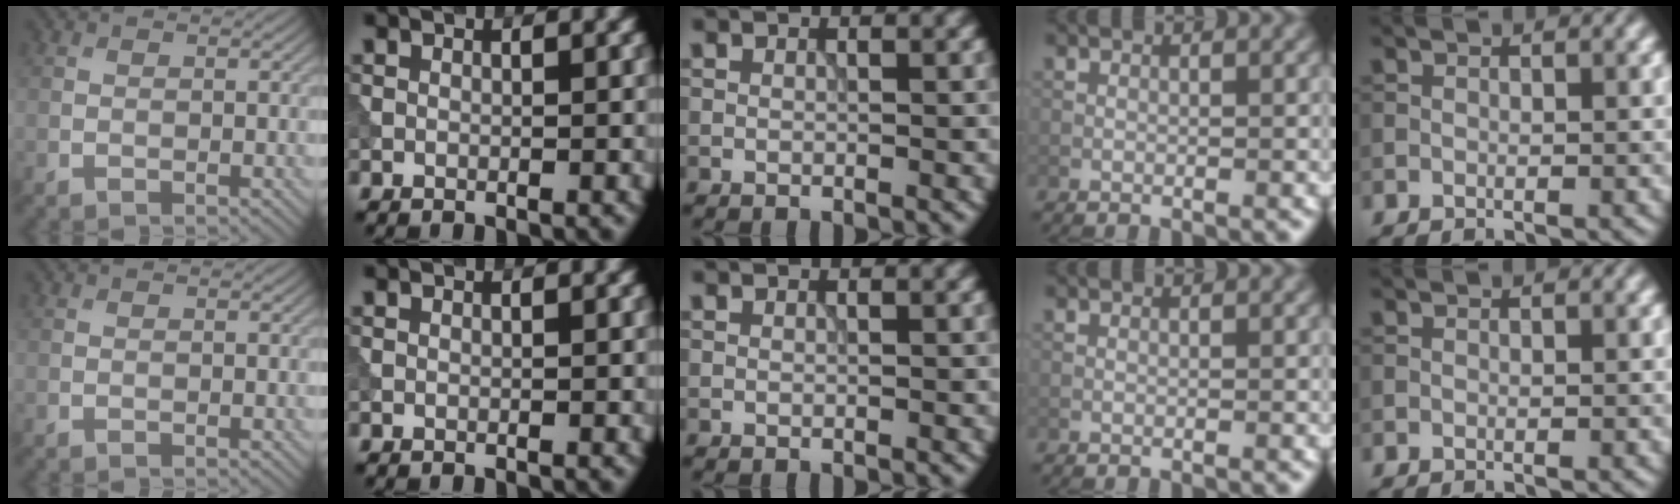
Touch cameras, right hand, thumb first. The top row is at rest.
{}